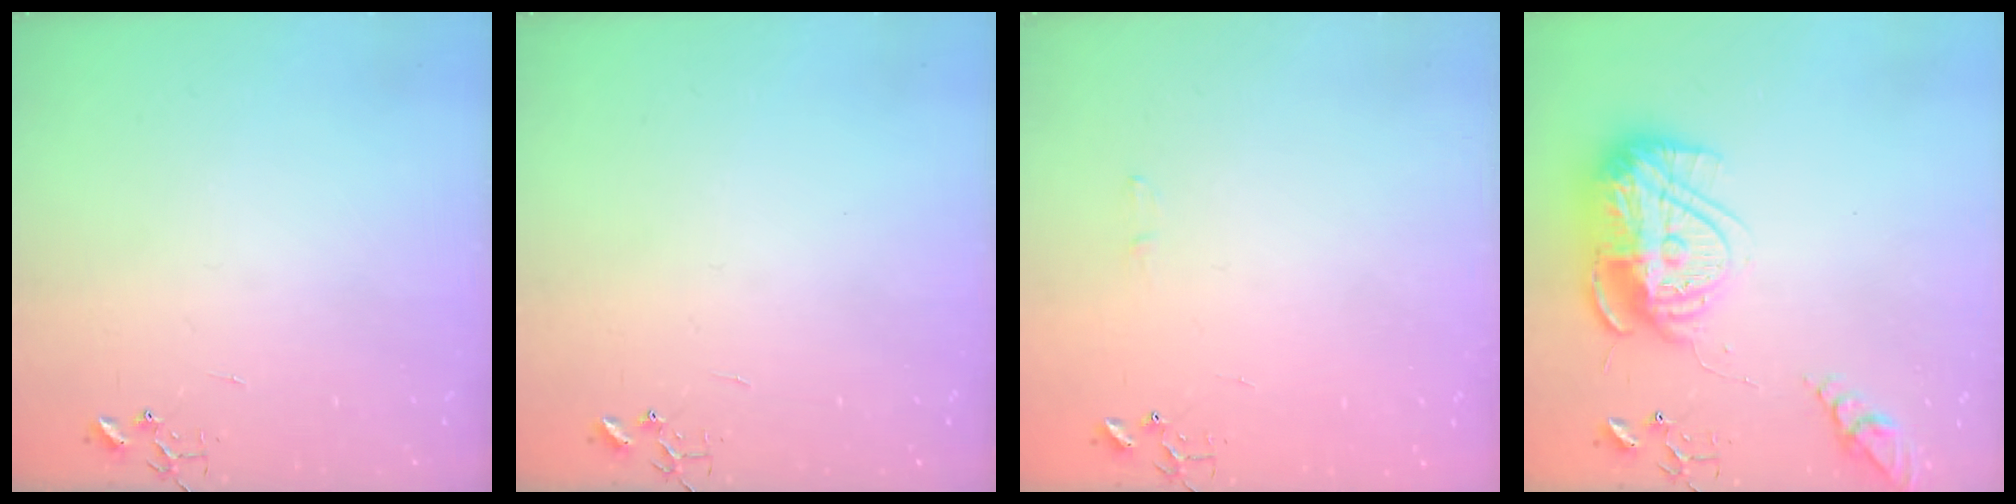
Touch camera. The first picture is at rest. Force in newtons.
{"total": 0.0}
{"total": 4.5, "press": 4.5, "slide": 0.4}
{"total": 18.9, "press": 18.9, "slide": 1.6}